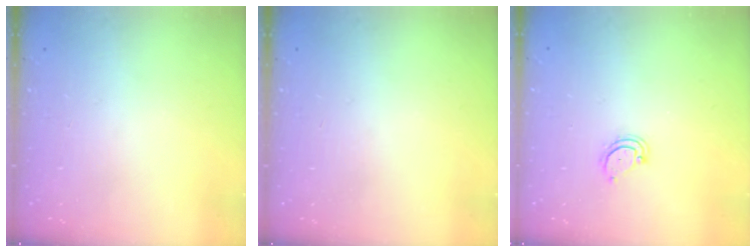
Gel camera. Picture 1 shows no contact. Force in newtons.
{"total": 0.0}
{"total": 3.5, "press": 3.5, "slide": 0.3}